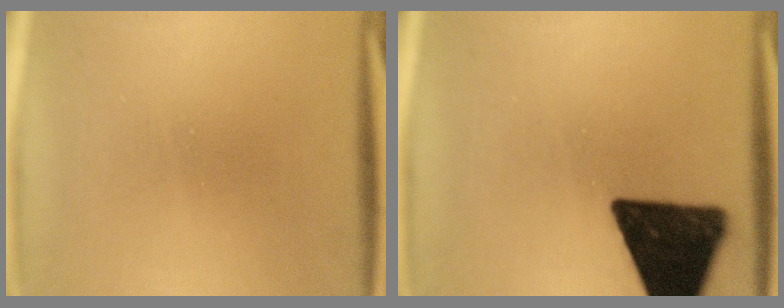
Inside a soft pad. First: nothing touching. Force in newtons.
{"total": 17.4}